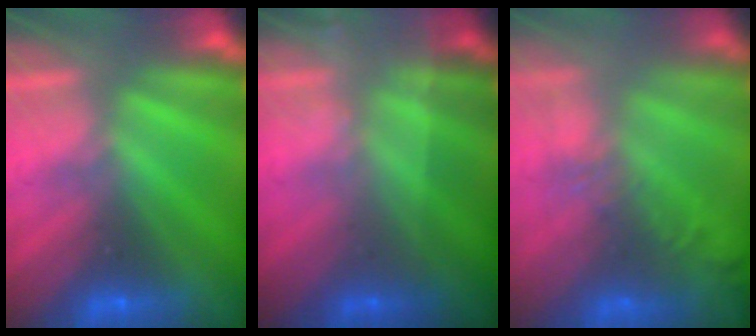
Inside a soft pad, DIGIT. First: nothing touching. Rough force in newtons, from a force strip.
{"total": 1.8}
{"total": 9.9}